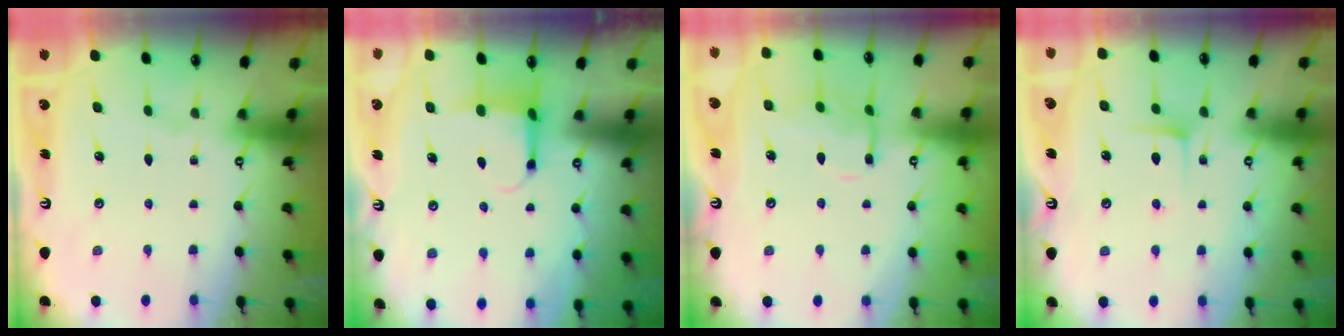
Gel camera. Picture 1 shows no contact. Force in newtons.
{"total": 4.9, "press": 4.8, "slide": 1.1}
{"total": 10.0, "press": 10.0, "slide": 0.6}
{"total": 5.3, "press": 5.2, "slide": 0.8}